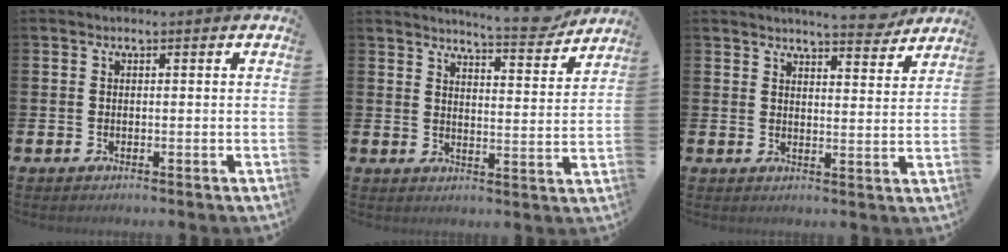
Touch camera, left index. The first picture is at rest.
{"total": 6.8, "force": [6.5, 0.2, 1.7], "torque": [-0.029, -0.044, 0.112]}
{"total": 5.7, "force": [5.6, 0.3, 1.1], "torque": [-0.015, -0.034, 0.096]}